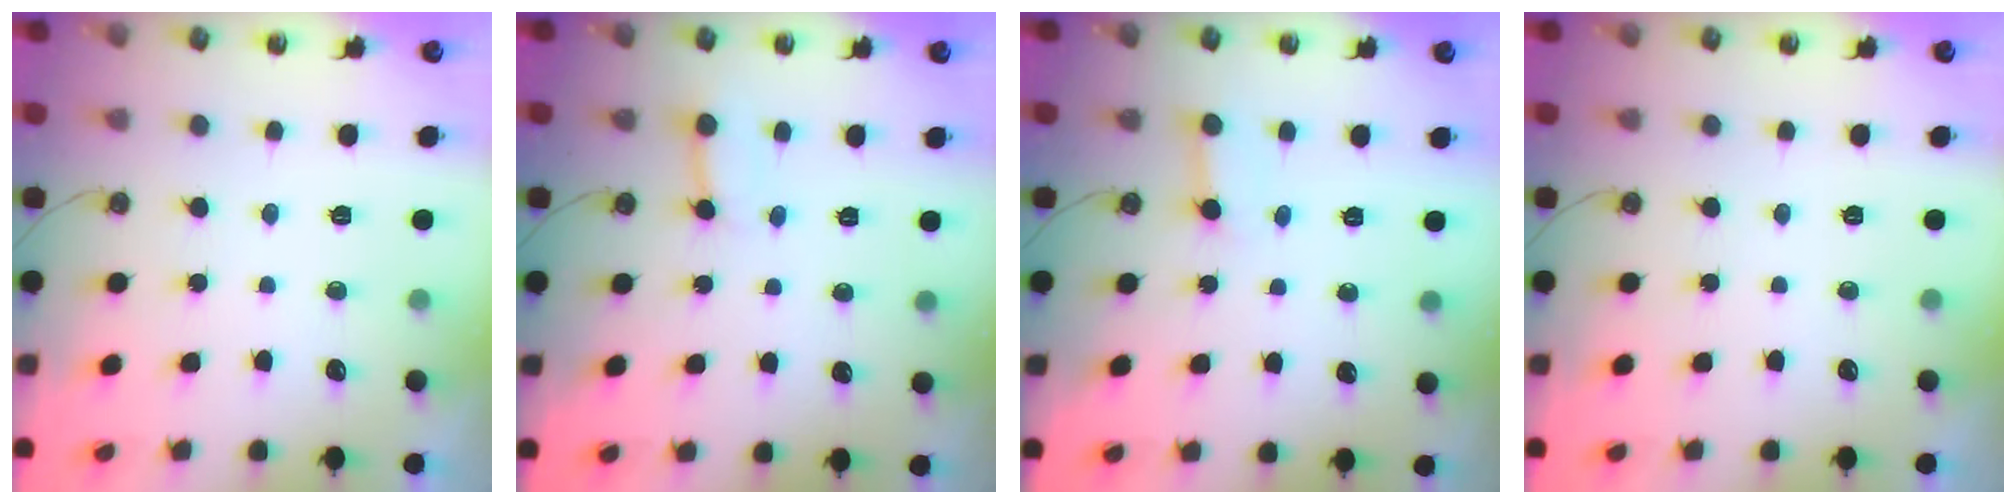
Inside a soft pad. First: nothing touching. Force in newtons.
{"total": 3.1, "press": 3.1, "slide": 0.2}
{"total": 3.0, "press": 3.0, "slide": 0.3}
{"total": 0.0}